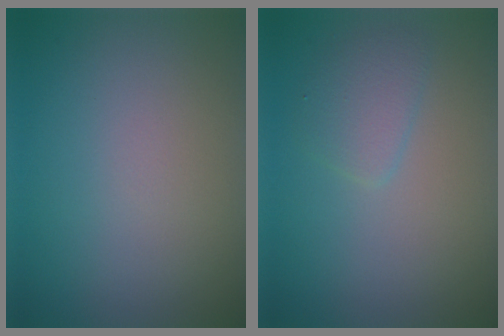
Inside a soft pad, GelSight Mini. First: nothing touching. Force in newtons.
{"total": 1.9, "press": 1.9, "slide": 0.0}